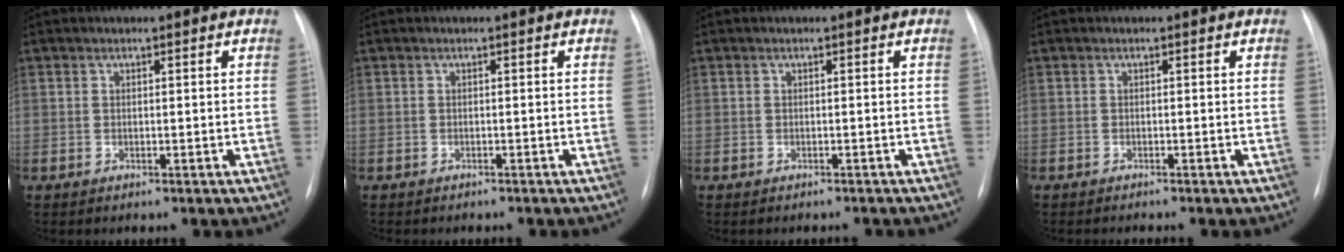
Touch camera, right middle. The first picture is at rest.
{"total": 2.4, "force": [-2.1, 0.7, 1.0], "torque": [-0.019, -0.007, -0.019]}
{"total": 3.0, "force": [-2.9, 0.7, 0.7], "torque": [-0.007, -0.001, -0.034]}
{"total": 0.9, "force": [-0.8, -0.1, 0.3], "torque": [-0.005, -0.001, -0.012]}